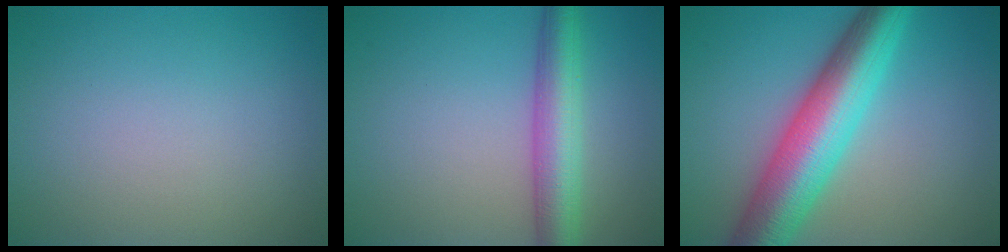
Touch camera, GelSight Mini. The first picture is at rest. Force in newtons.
{"total": 5.4, "press": 5.4, "slide": 0.2}
{"total": 9.6, "press": 9.6, "slide": 0.2}